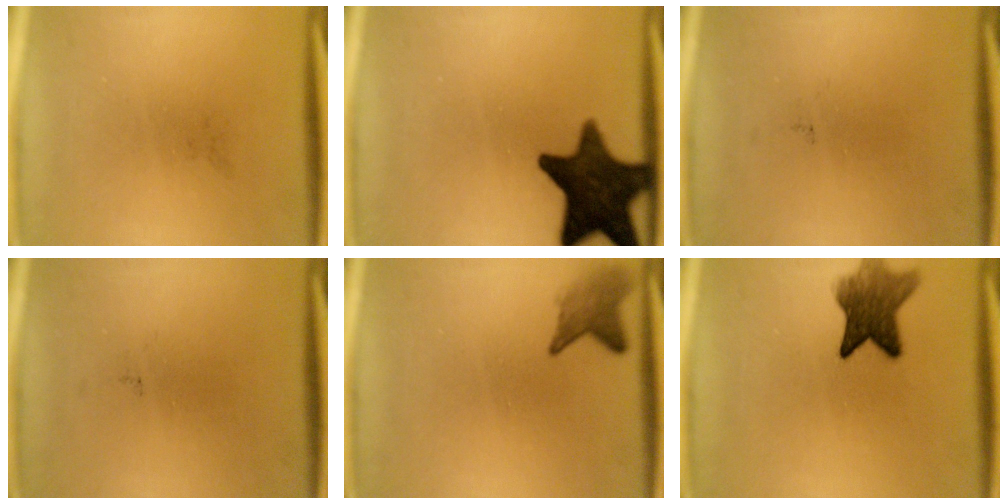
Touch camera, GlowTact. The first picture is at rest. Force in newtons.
{"total": 15.2}
{"total": 0.0}
{"total": 0.0}
{"total": 2.9}
{"total": 7.8}